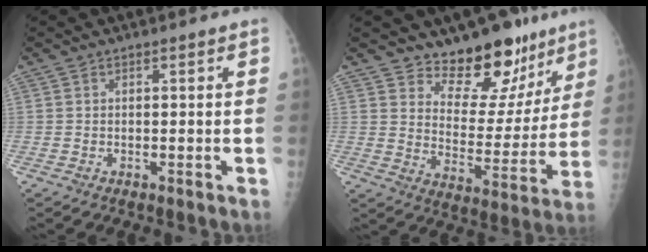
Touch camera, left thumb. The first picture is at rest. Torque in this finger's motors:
{"motor_torque": [0.16, 0.51, 0.00, 0.02, 0.04]}